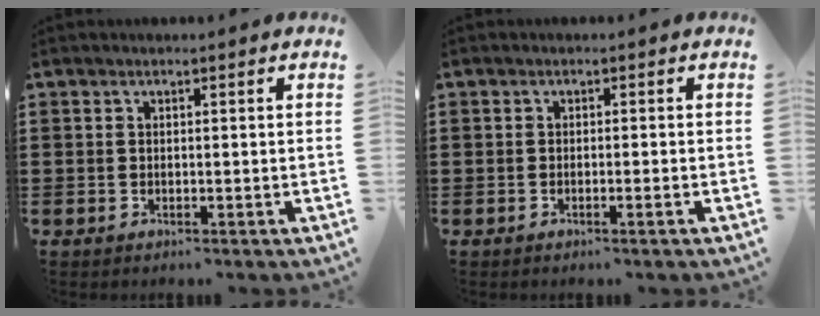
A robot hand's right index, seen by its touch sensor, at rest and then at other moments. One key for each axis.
{"total": 0.8, "fx": -0.5, "fy": -0.2, "fz": 0.6, "tx": -0.008, "ty": -0.005, "tz": -0.008}